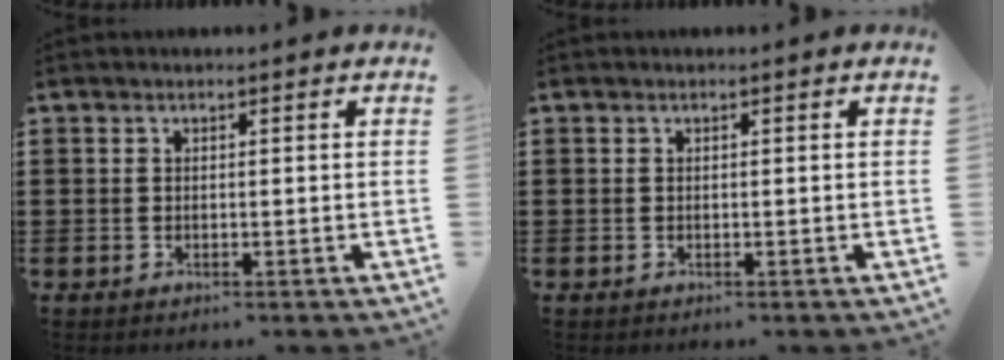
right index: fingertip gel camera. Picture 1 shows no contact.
{"total": 0.0}